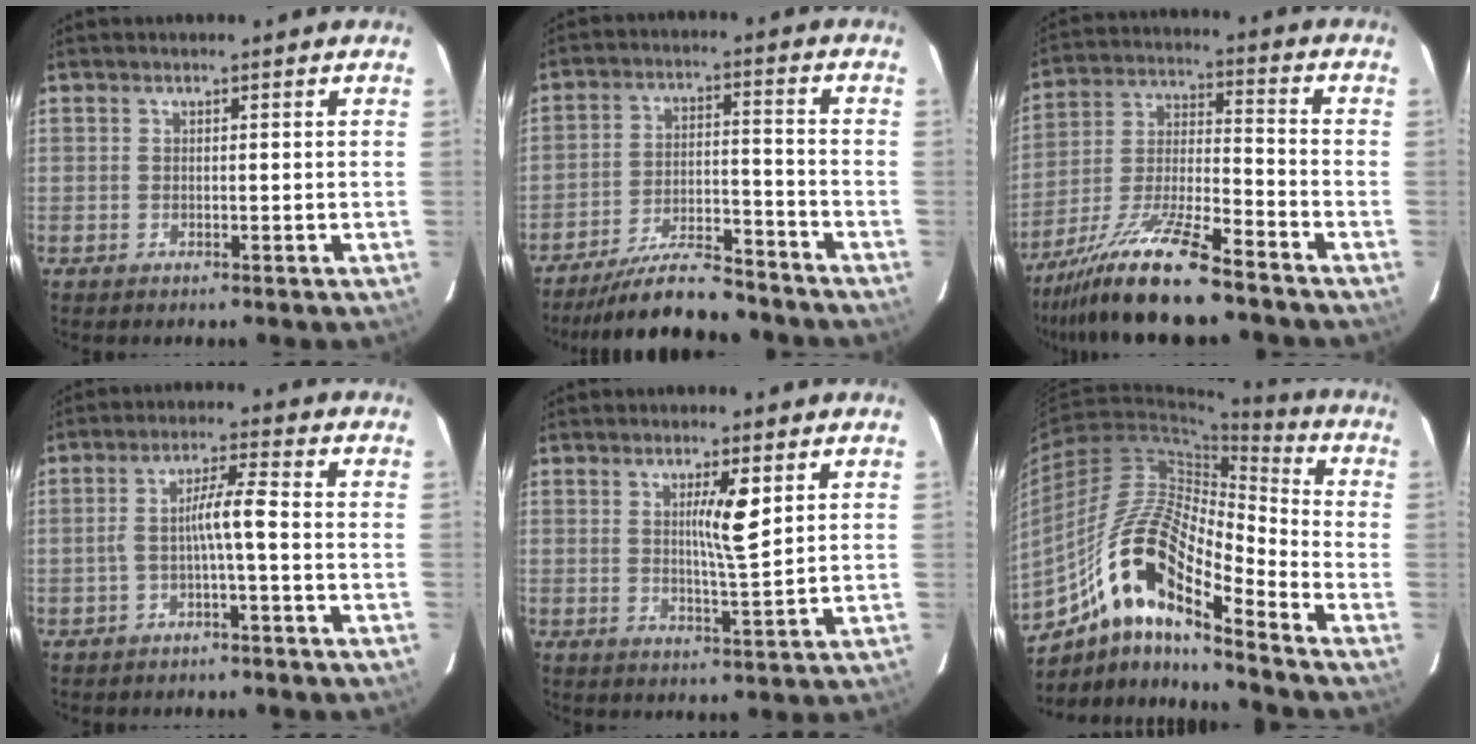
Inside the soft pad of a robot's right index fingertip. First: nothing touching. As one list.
[{"total": 12.0, "force": [-10.9, 1.6, 4.7], "torque": [-0.076, 0.005, -0.183]}, {"total": 14.8, "force": [-11.5, 1.2, 9.2], "torque": [-0.183, -0.017, -0.207]}, {"total": 4.8, "force": [-1.1, -0.1, 4.7], "torque": [-0.086, 0.020, -0.016]}, {"total": 5.2, "force": [1.9, 0.0, 4.9], "torque": [-0.081, -0.007, 0.032]}, {"total": 15.9, "force": [-9.2, 3.5, 12.5], "torque": [-0.247, 0.025, -0.158]}]